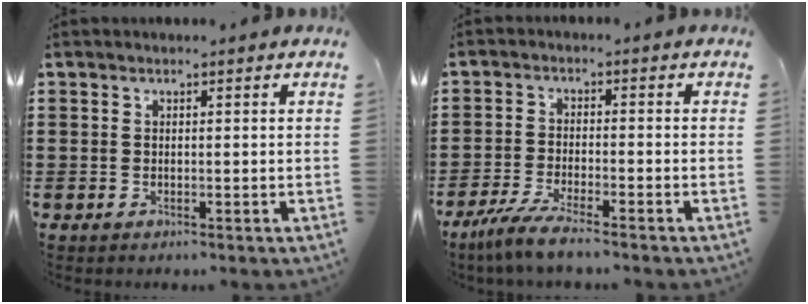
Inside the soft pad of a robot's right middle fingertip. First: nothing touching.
{"total": 4.7, "force": [-4.1, 0.1, 2.3], "torque": [-0.060, -0.013, -0.083]}